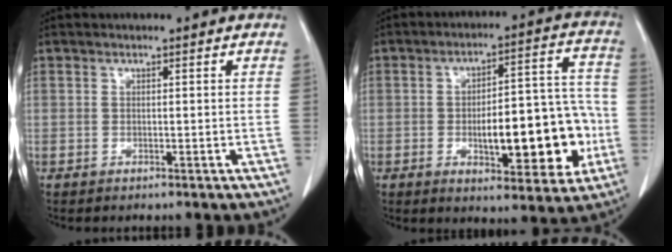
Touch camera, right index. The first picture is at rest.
{"total": 16.1, "force": [-3.5, 5.5, 14.8], "torque": [-0.199, 0.030, -0.041]}